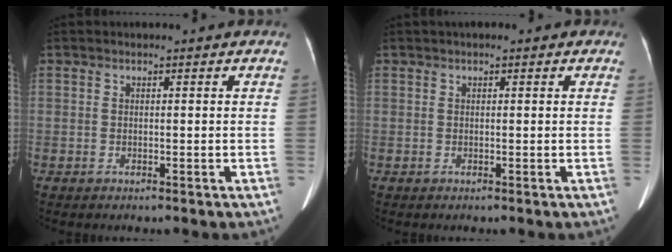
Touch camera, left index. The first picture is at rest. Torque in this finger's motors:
{"motor_torque": [0.20, -0.21, 0.03, 0.06]}